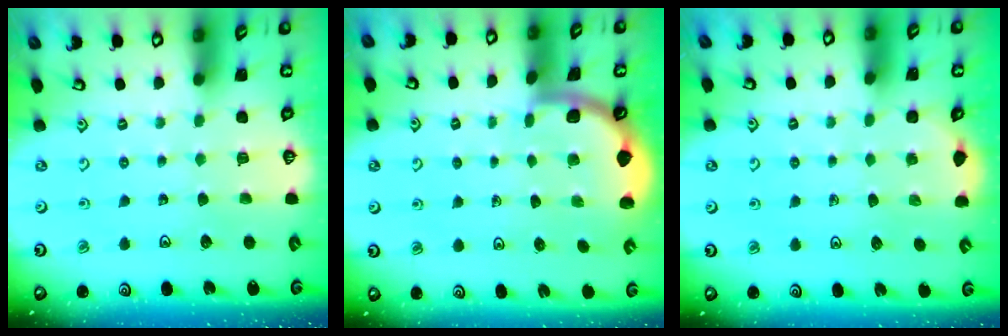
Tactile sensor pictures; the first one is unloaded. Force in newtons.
{"total": 1.9, "press": 1.9, "slide": 0.0}
{"total": 1.5, "press": 1.2, "slide": 1.0}